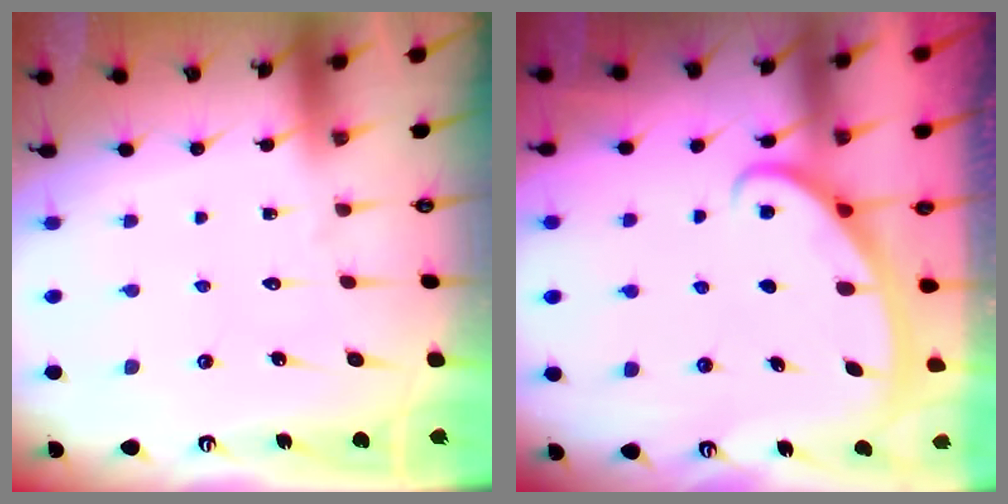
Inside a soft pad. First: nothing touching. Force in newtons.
{"total": 3.0, "press": 2.9, "slide": 0.4}